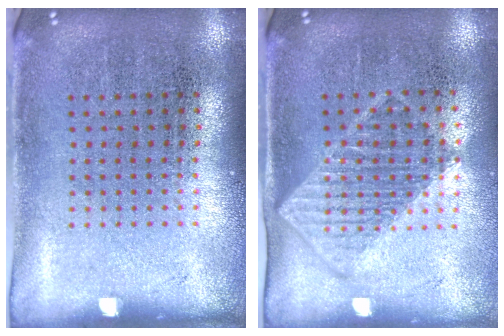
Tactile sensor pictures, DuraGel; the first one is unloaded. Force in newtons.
{"total": 1.3, "press": 1.1, "slide": 0.6}